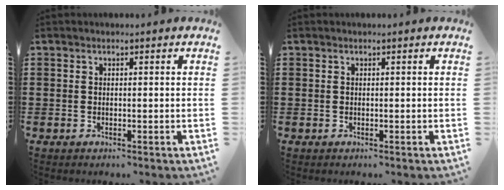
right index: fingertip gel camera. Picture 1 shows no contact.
{"total": 0.0}